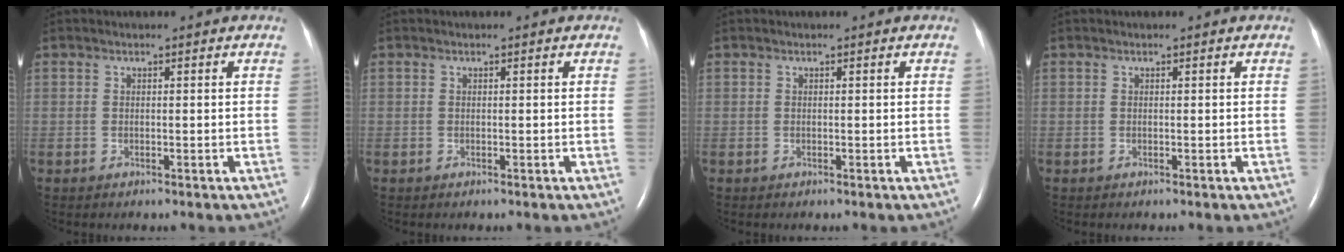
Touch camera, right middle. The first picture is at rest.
{"total": 0.0}
{"total": 0.0}
{"total": 0.0}